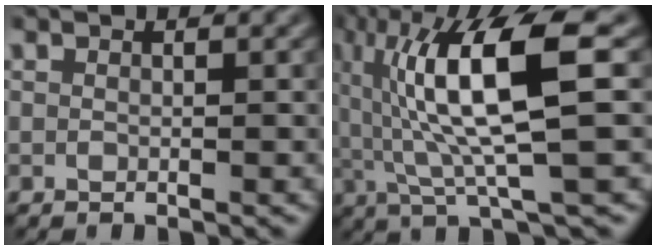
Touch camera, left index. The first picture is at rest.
{"total": 10.3, "force": [1.2, 2.0, 10.1], "torque": [-0.172, 0.006, 0.035]}